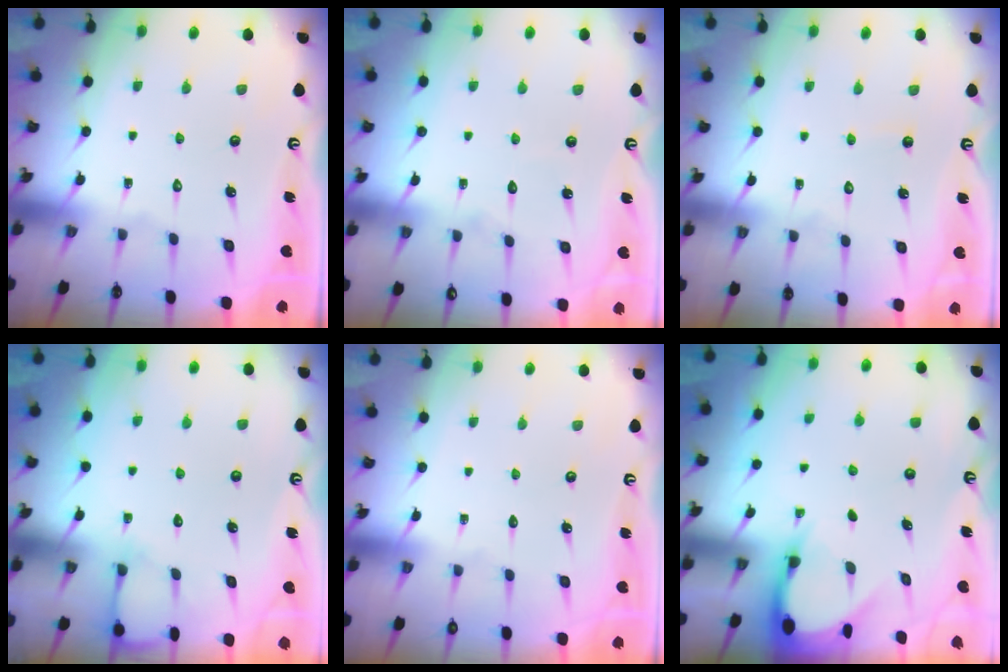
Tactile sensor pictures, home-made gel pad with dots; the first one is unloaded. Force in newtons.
{"total": 4.9, "press": 4.9, "slide": 0.4}
{"total": 3.0, "press": 3.0, "slide": 0.4}
{"total": 4.3, "press": 4.3, "slide": 0.4}
{"total": 0.0}
{"total": 3.5, "press": 3.5, "slide": 0.2}